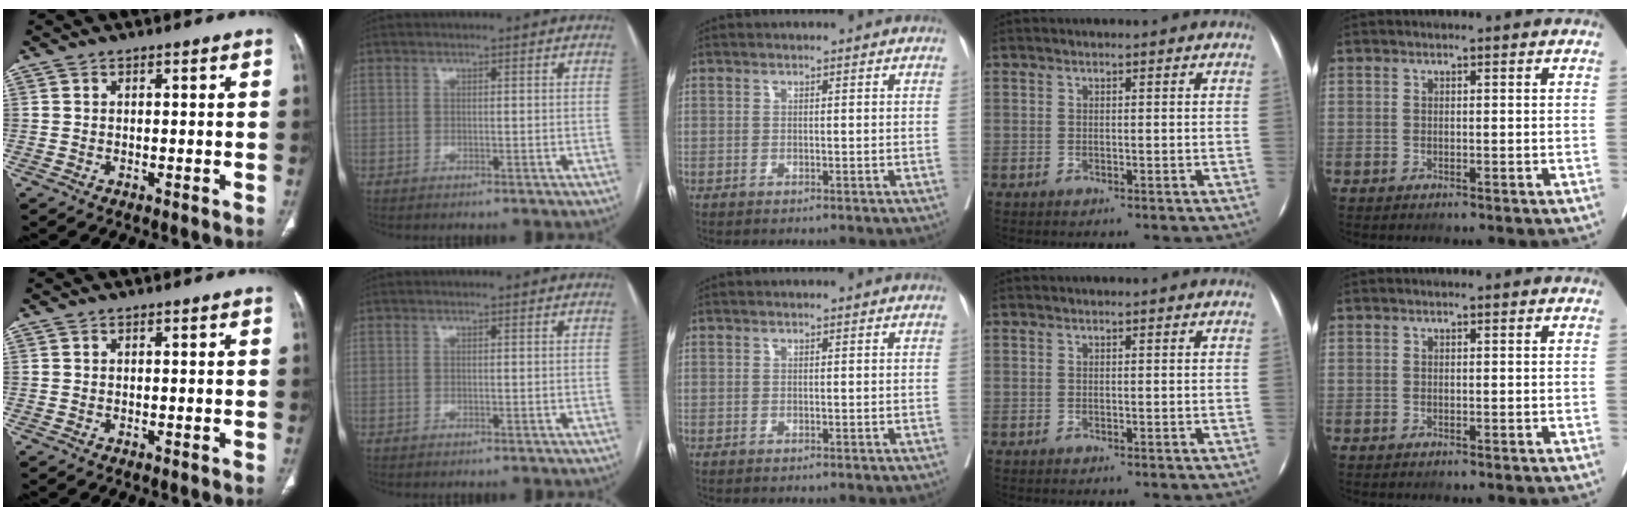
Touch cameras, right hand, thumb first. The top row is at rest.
{}